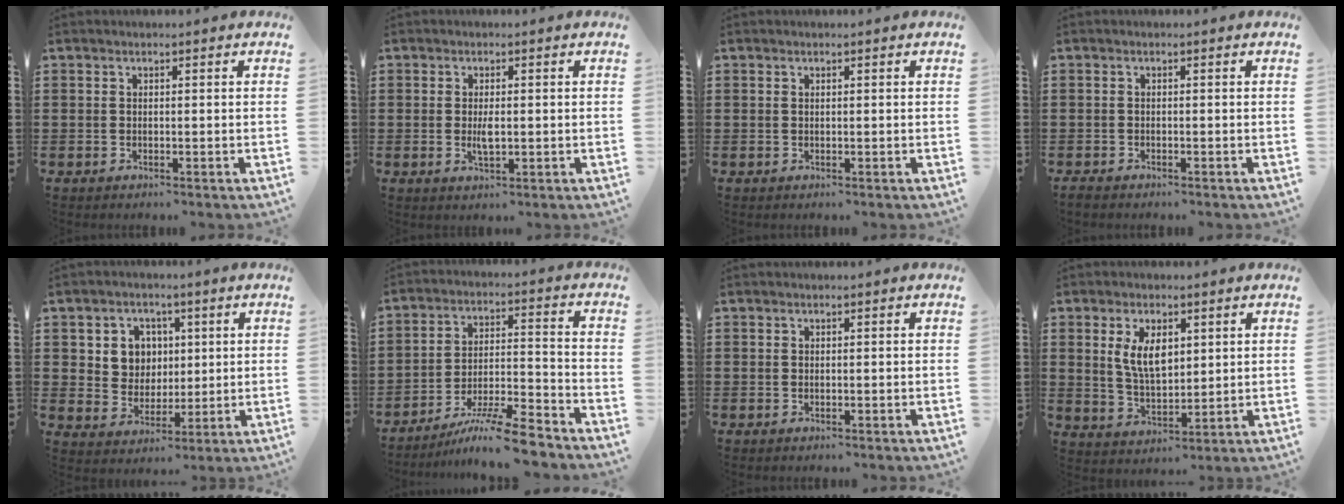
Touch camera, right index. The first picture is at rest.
{"total": 2.6, "force": [-0.1, 0.9, 2.4], "torque": [-0.045, 0.000, -0.001]}
{"total": 0.0}
{"total": 0.7, "force": [-0.7, 0.2, 0.1], "torque": [-0.003, -0.001, -0.014]}
{"total": 5.7, "force": [1.7, 5.3, 1.4], "torque": [-0.048, 0.012, 0.027]}
{"total": 9.5, "force": [-8.1, 0.5, 4.9], "torque": [-0.078, 0.015, -0.155]}
{"total": 0.0}
{"total": 6.4, "force": [2.0, 3.2, 5.2], "torque": [-0.103, 0.005, 0.032]}